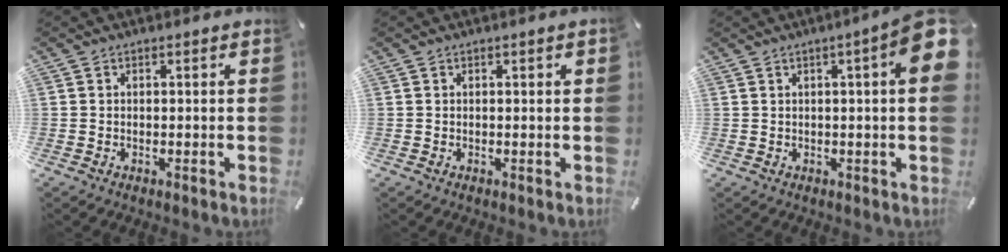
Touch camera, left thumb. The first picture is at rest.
{"total": 0.6, "force": [0.2, 0.0, 0.6], "torque": [-0.010, -0.001, 0.003]}
{"total": 8.9, "force": [2.9, 1.0, 8.4], "torque": [-0.121, -0.019, 0.044]}